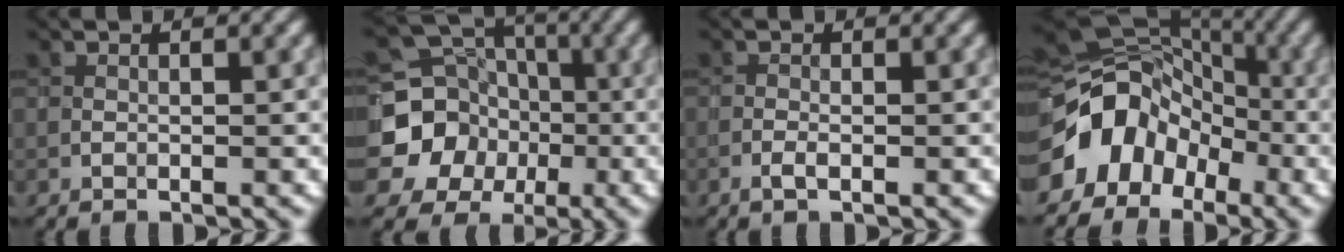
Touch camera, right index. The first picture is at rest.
{"total": 8.9, "force": [-1.5, 8.3, 2.7], "torque": [-0.049, -0.006, -0.047]}
{"total": 0.7, "force": [-0.3, 0.1, 0.6], "torque": [-0.015, 0.000, -0.008]}
{"total": 9.4, "force": [-3.7, 7.3, 4.5], "torque": [-0.077, -0.004, -0.069]}